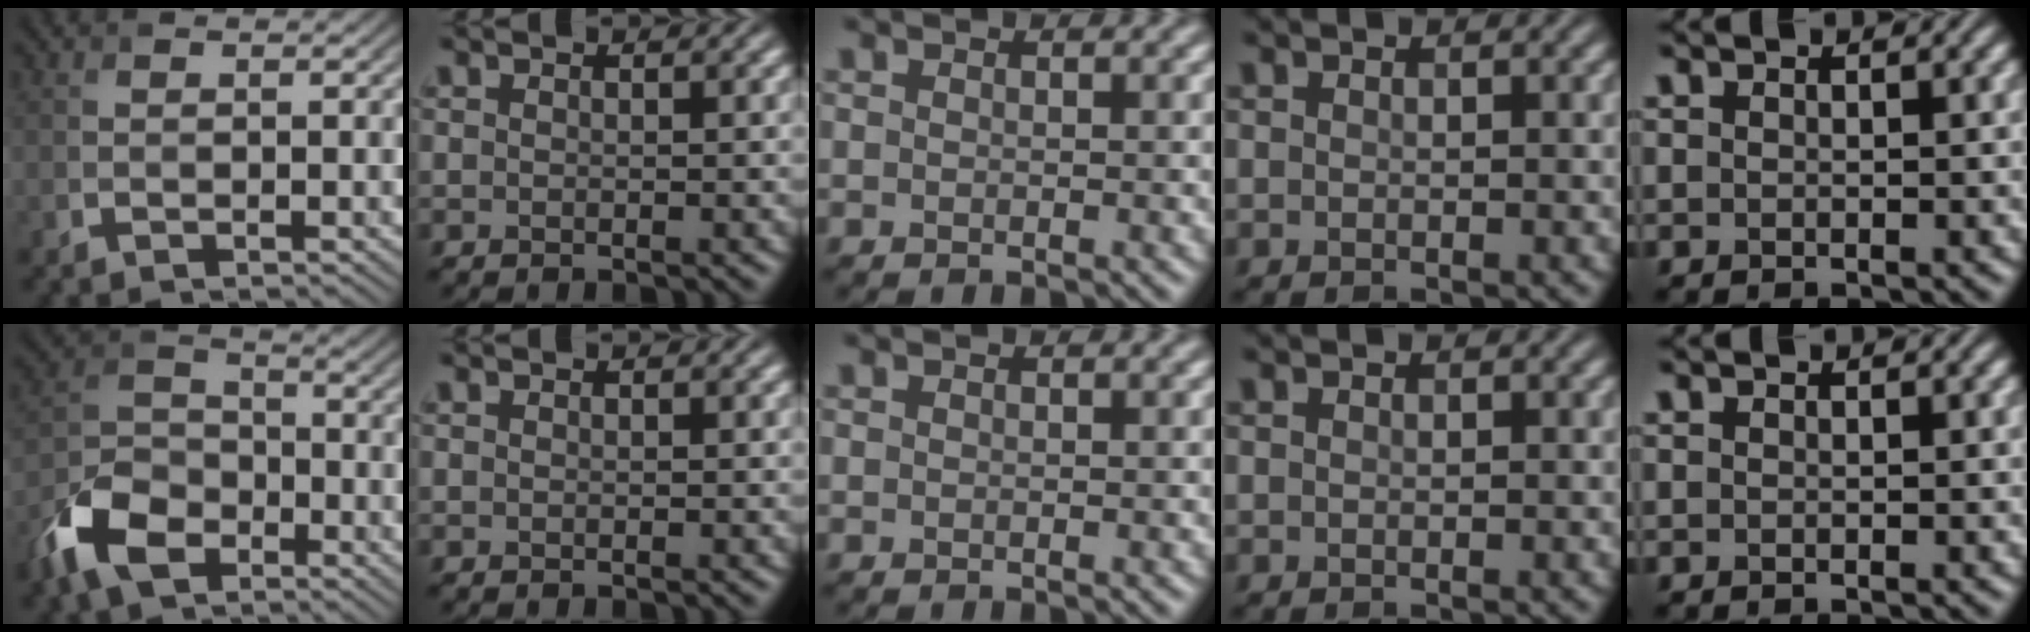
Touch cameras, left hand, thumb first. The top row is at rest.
{"thumb": {"total": 9.6, "force": [-5.5, 5.6, 5.4], "torque": [-0.125, -0.006, -0.125]}}